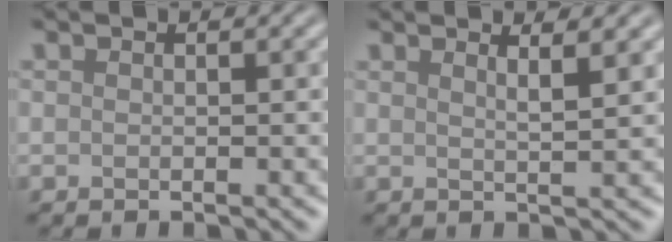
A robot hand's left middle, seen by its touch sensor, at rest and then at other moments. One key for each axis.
{"total": 2.2, "fx": 1.4, "fy": 0.4, "fz": 1.6, "tx": -0.015, "ty": 0.008, "tz": 0.010}